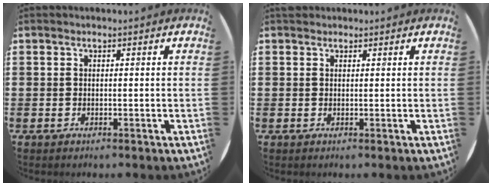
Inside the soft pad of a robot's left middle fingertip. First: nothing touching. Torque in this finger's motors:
{"motor_torque": [0.20, -0.20, -0.03, 0.01]}